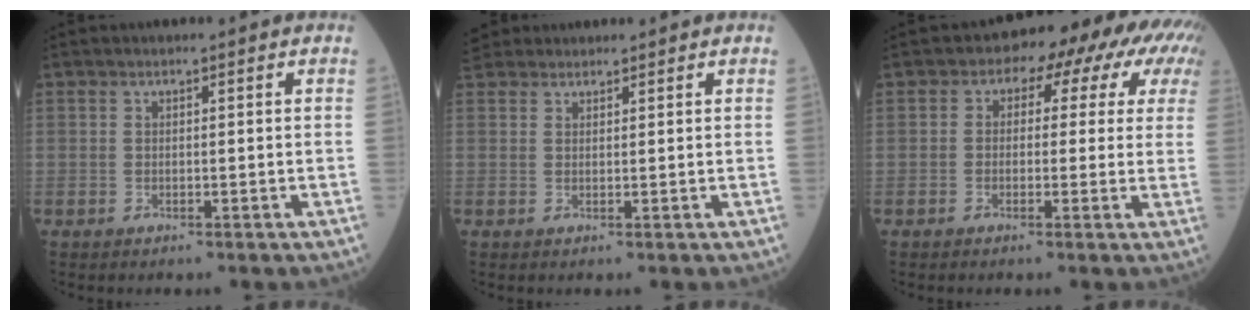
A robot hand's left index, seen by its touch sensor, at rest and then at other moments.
{"total": 4.3, "force": [3.9, 1.6, 0.6], "torque": [-0.015, 0.030, 0.073]}
{"total": 10.8, "force": [6.0, 6.5, 6.2], "torque": [-0.061, 0.046, 0.045]}